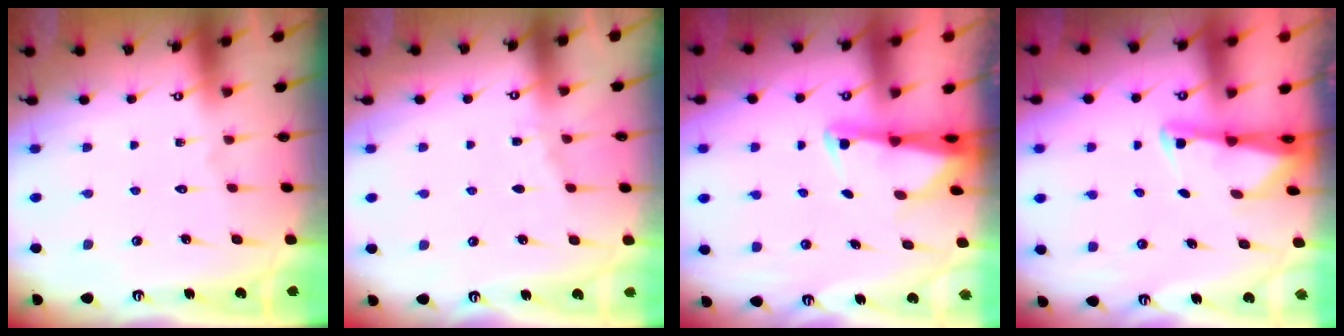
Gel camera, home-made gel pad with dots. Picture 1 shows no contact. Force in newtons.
{"total": 3.6, "press": 3.5, "slide": 0.4}
{"total": 2.6, "press": 2.5, "slide": 0.5}
{"total": 2.0, "press": 2.0, "slide": 0.3}